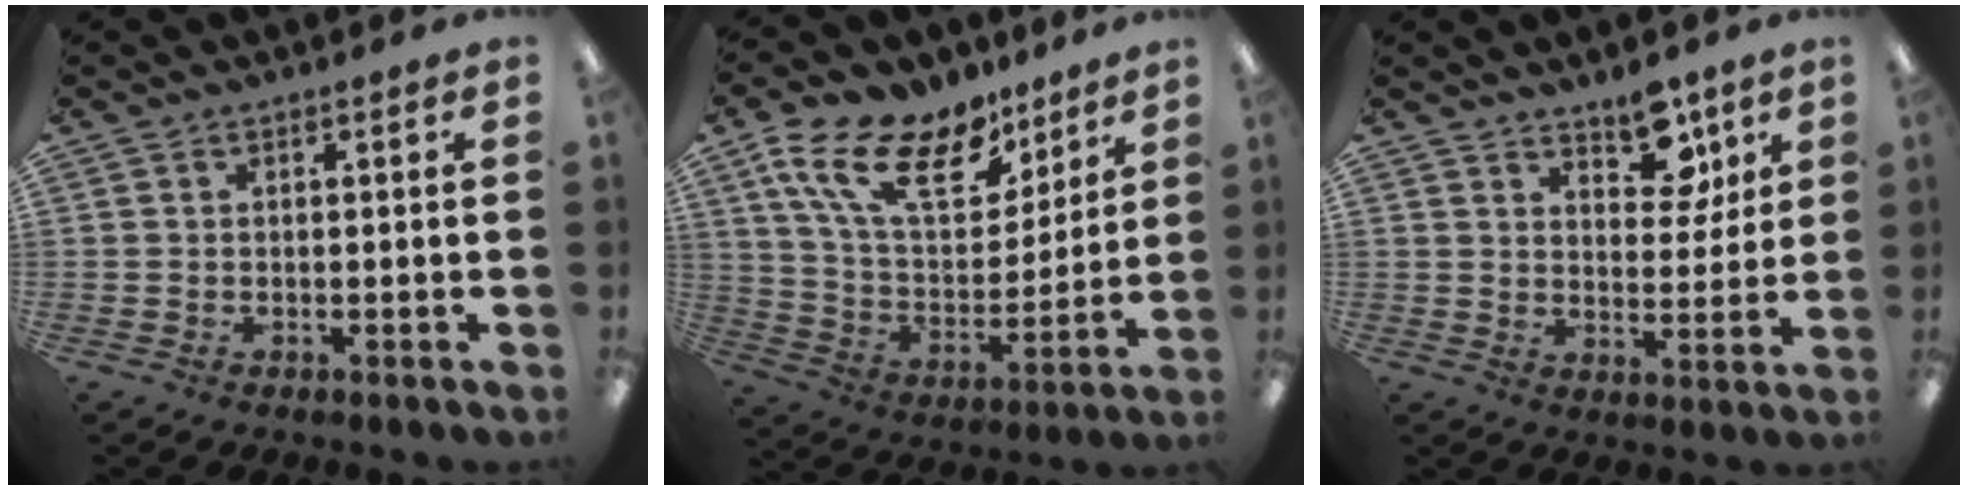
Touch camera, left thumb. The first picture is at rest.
{"total": 20.1, "force": [12.4, 9.8, 12.4], "torque": [-0.244, -0.058, 0.222]}
{"total": 9.6, "force": [7.0, 4.8, 4.4], "torque": [-0.046, -0.041, 0.121]}